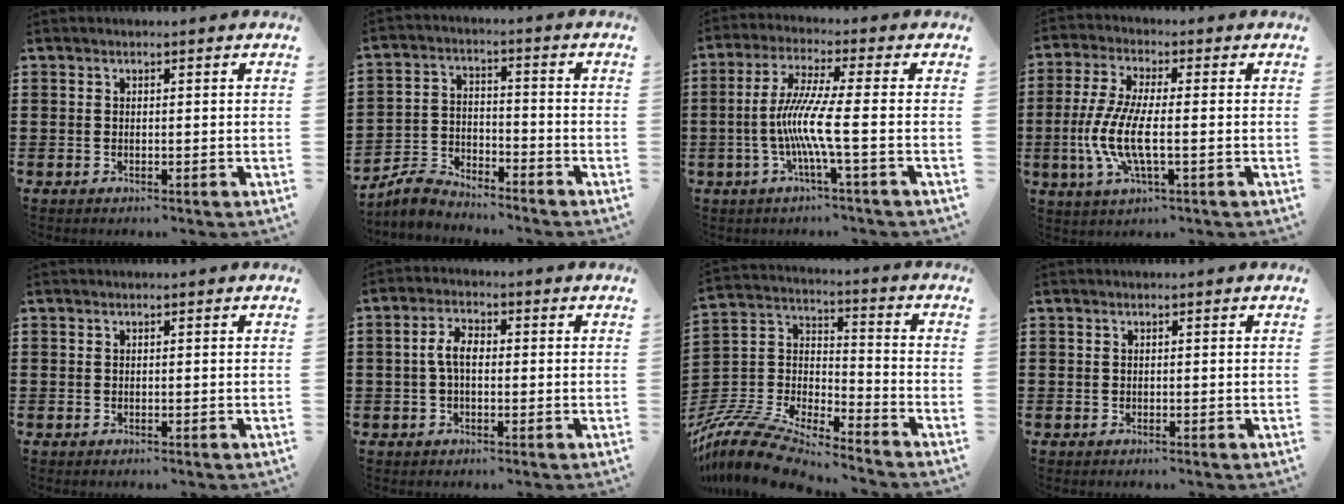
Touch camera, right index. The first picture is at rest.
{"total": 4.2, "force": [-4.0, 1.2, 0.6], "torque": [-0.030, 0.003, -0.088]}
{"total": 8.3, "force": [-1.7, -0.7, 8.1], "torque": [-0.176, -0.020, -0.043]}
{"total": 8.4, "force": [-2.0, 2.3, 7.8], "torque": [-0.182, -0.017, -0.046]}
{"total": 0.0}
{"total": 3.7, "force": [-0.2, 1.7, 3.3], "torque": [-0.074, 0.002, -0.008]}
{"total": 10.6, "force": [-9.7, 1.9, 3.8], "torque": [-0.102, 0.009, -0.202]}
{"total": 0.0}